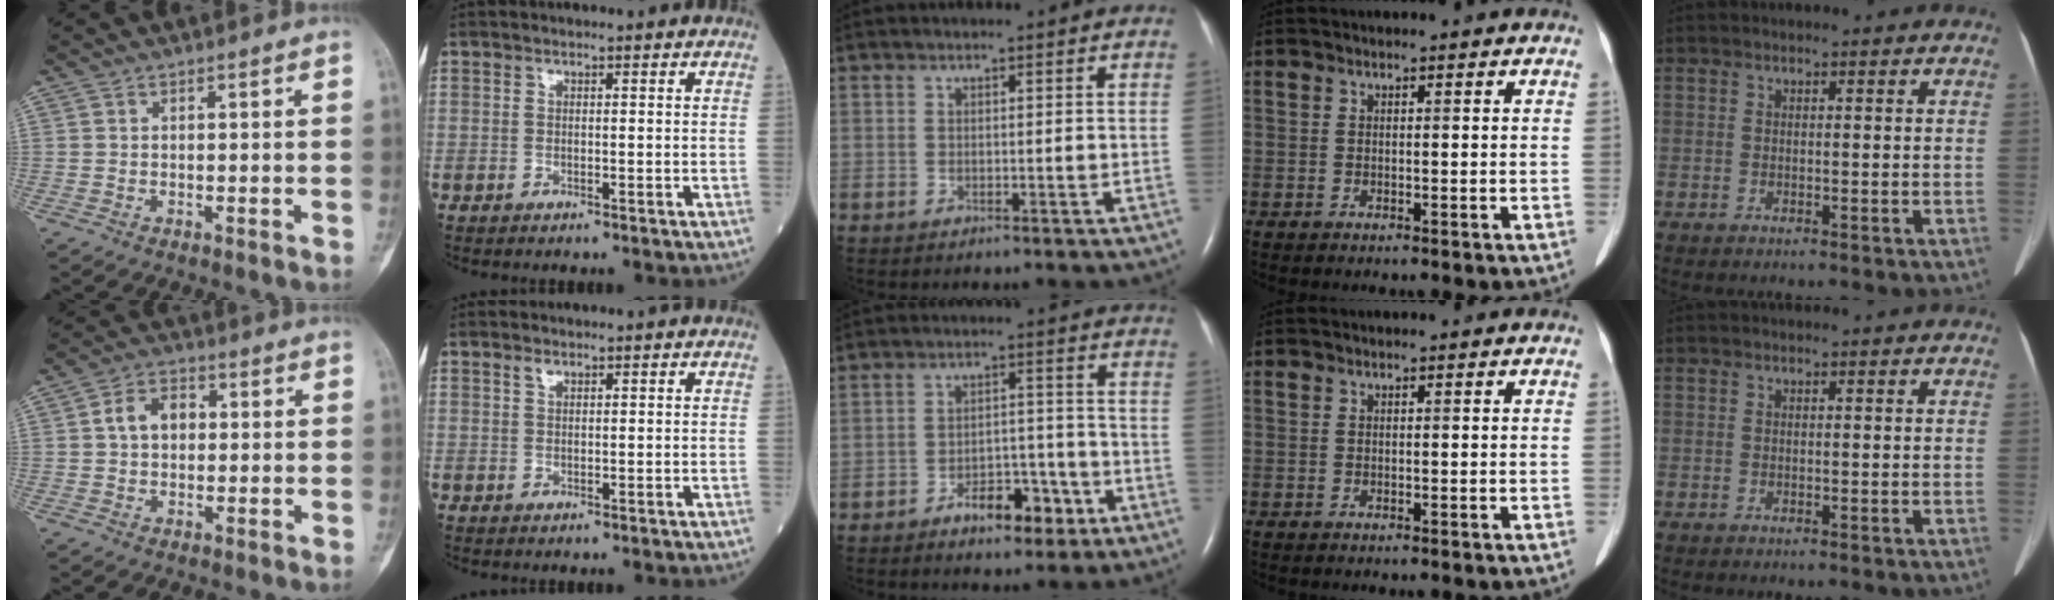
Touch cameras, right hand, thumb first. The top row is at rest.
{"thumb": {"total": 5.9, "force": [0.6, 4.3, 4.0], "torque": [-0.059, 0.016, 0.004]}, "index": {"total": 0.9, "force": [0.7, 0.4, 0.5], "torque": [-0.011, 0.003, 0.013]}, "middle": {"total": 6.9, "force": [-4.2, 3.1, 4.5], "torque": [-0.064, 0.017, -0.059]}}